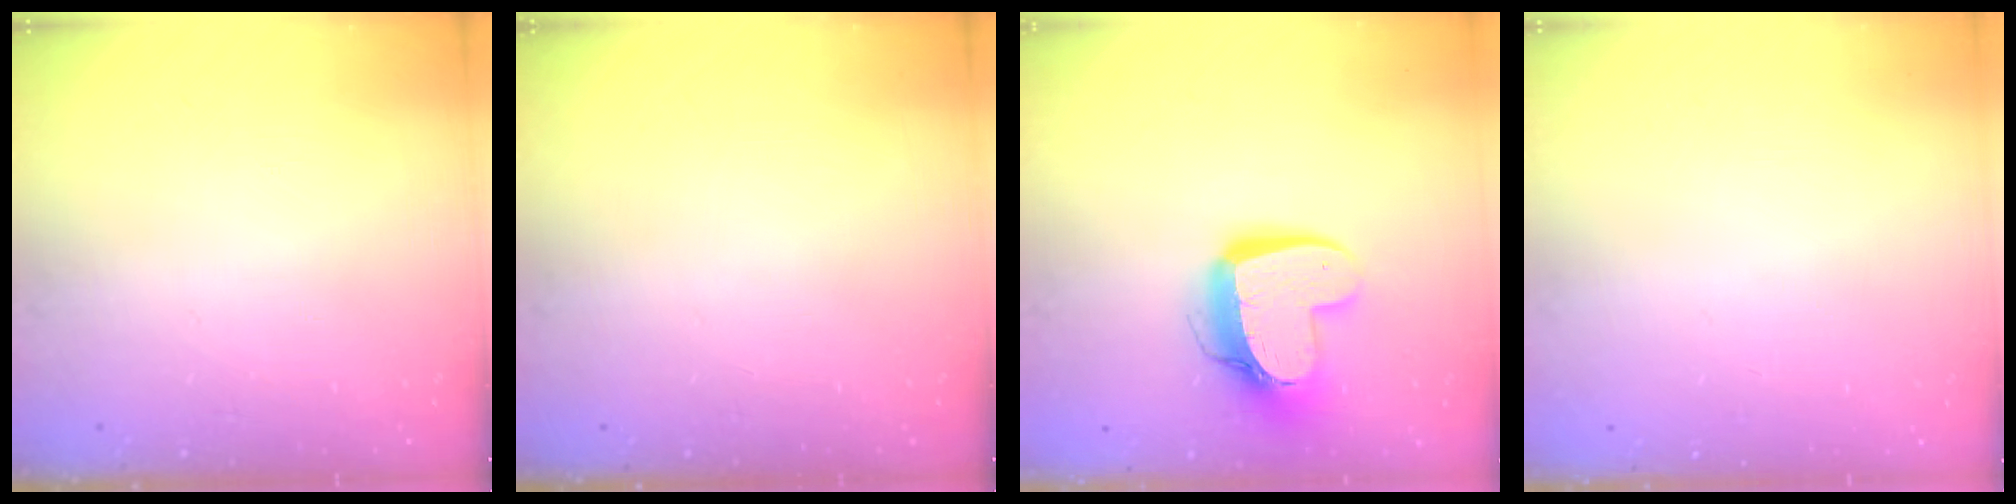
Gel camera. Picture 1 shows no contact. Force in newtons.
{"total": 0.0}
{"total": 13.7, "press": 13.7, "slide": 1.3}
{"total": 0.0}